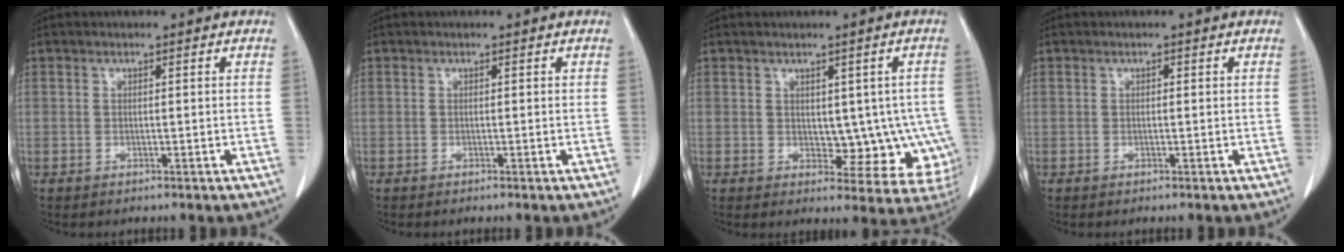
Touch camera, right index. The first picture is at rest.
{"total": 0.0}
{"total": 8.6, "force": [-0.6, 5.4, 6.7], "torque": [-0.051, 0.010, 0.006]}
{"total": 0.0}